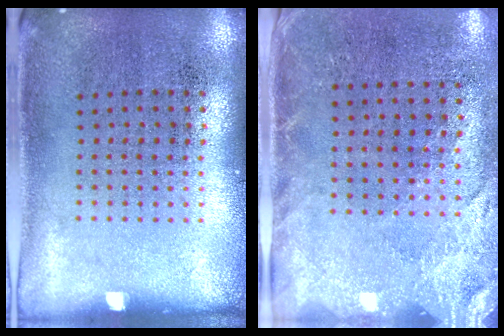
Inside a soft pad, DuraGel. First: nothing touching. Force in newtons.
{"total": 2.6, "press": 2.1, "slide": 1.6}